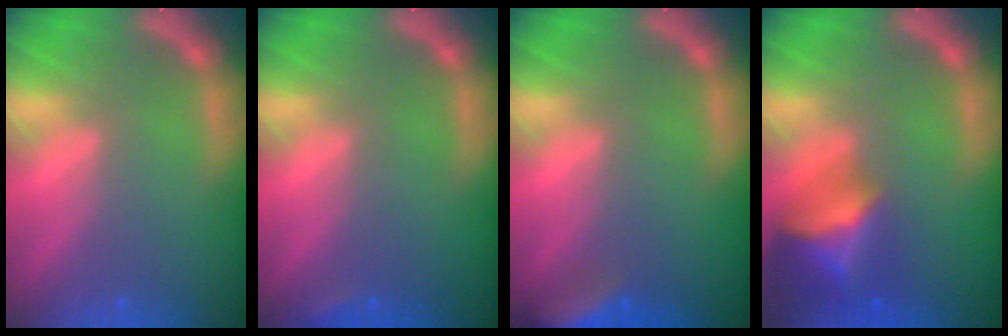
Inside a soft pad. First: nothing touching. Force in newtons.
{"total": 0.9}
{"total": 5.5}
{"total": 7.5}